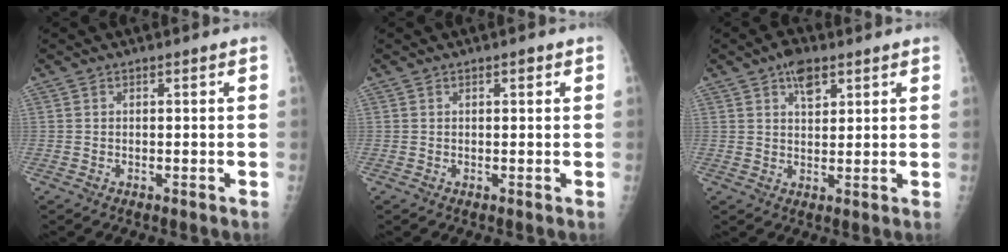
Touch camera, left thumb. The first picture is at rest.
{"total": 1.1, "force": [0.6, 0.5, 0.9], "torque": [-0.008, 0.001, 0.007]}
{"total": 5.2, "force": [3.0, 2.7, 3.3], "torque": [-0.038, -0.010, 0.046]}